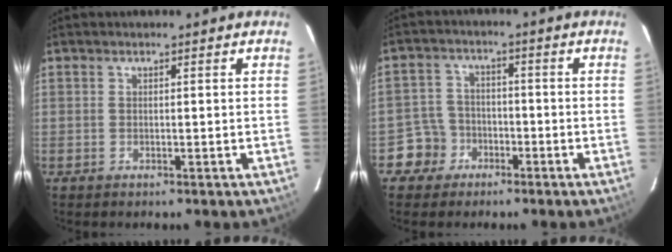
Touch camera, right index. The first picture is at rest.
{"total": 5.6, "force": [-3.0, 4.7, 0.0], "torque": [-0.010, 0.027, -0.057]}